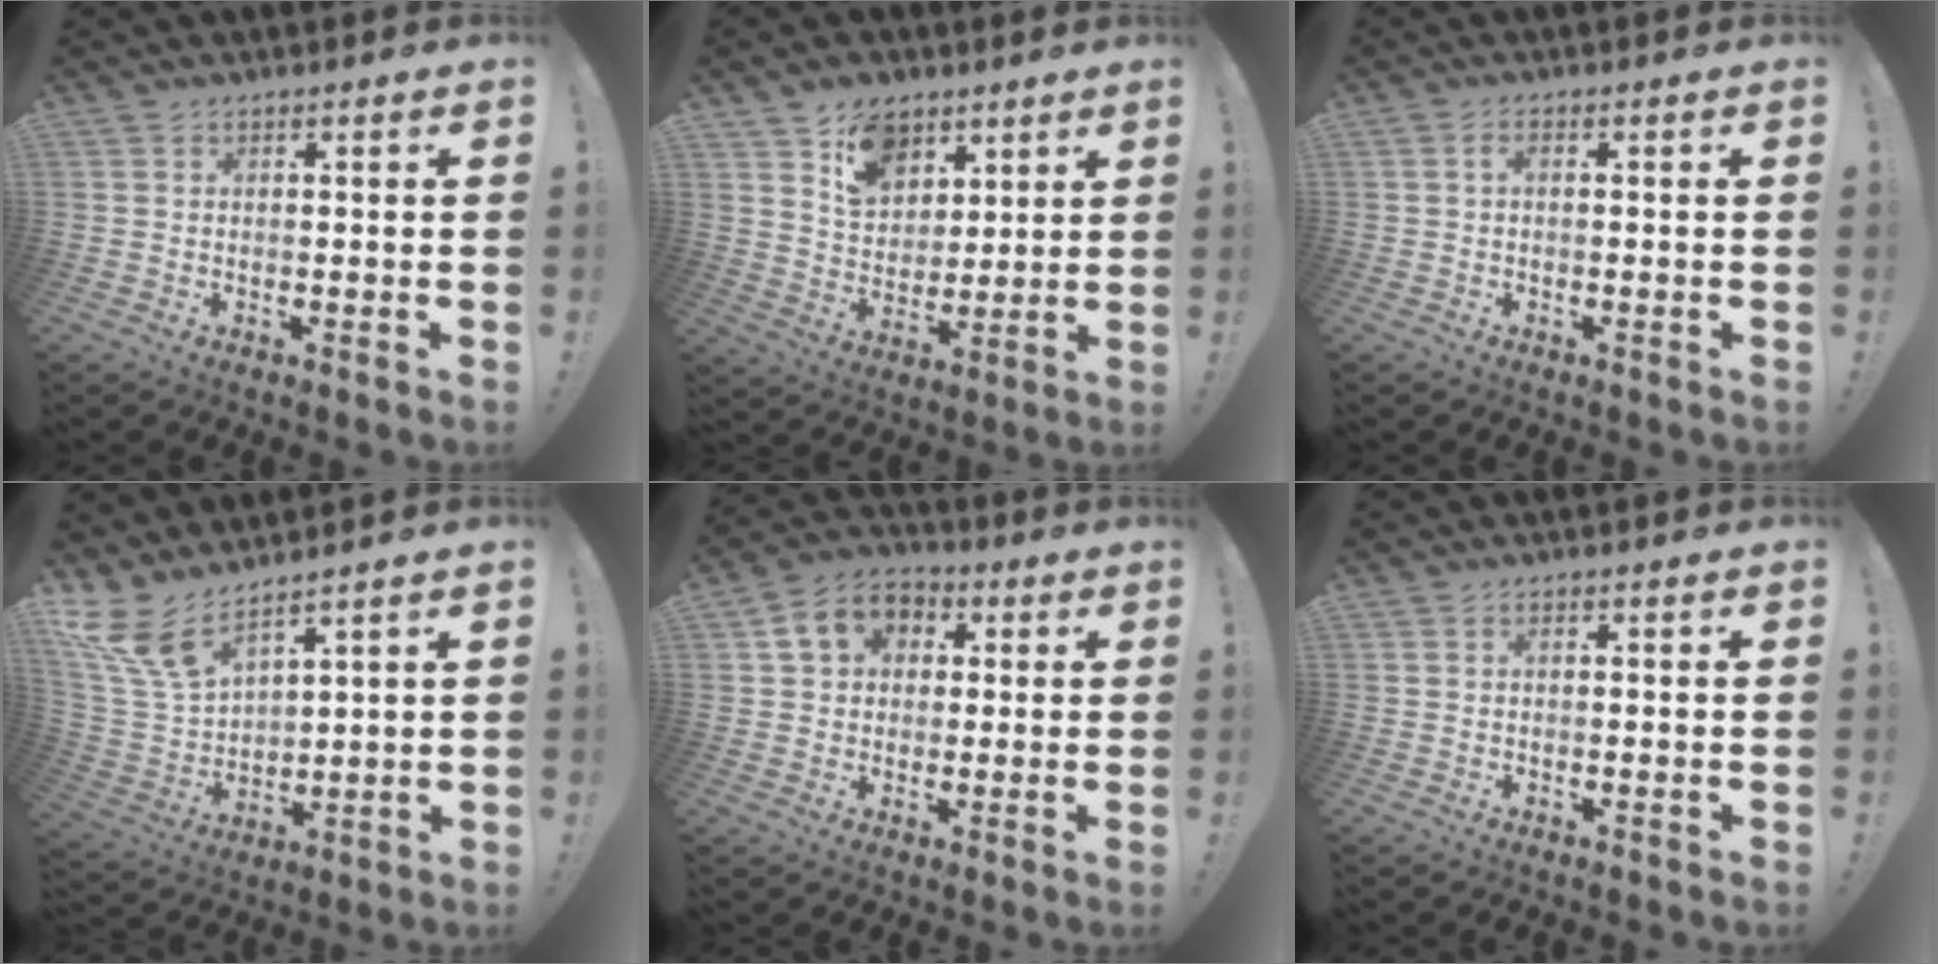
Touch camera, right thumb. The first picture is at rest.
{"total": 11.3, "force": [6.9, 8.1, 3.6], "torque": [-0.052, -0.043, 0.135]}
{"total": 1.5, "force": [-0.4, 0.4, 1.4], "torque": [-0.025, 0.005, -0.008]}
{"total": 12.1, "force": [8.8, 4.7, 6.7], "torque": [-0.151, -0.055, 0.170]}
{"total": 9.4, "force": [2.9, 7.7, 4.6], "torque": [-0.068, 0.005, 0.060]}
{"total": 0.6, "force": [-0.3, 0.1, 0.5], "torque": [-0.010, 0.001, -0.007]}